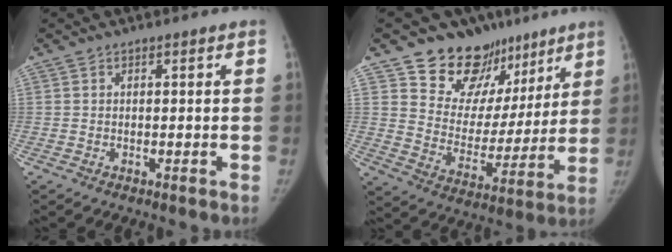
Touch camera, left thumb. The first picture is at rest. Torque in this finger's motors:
{"motor_torque": [0.03, 0.14, 0.36, -0.16, 0.00]}